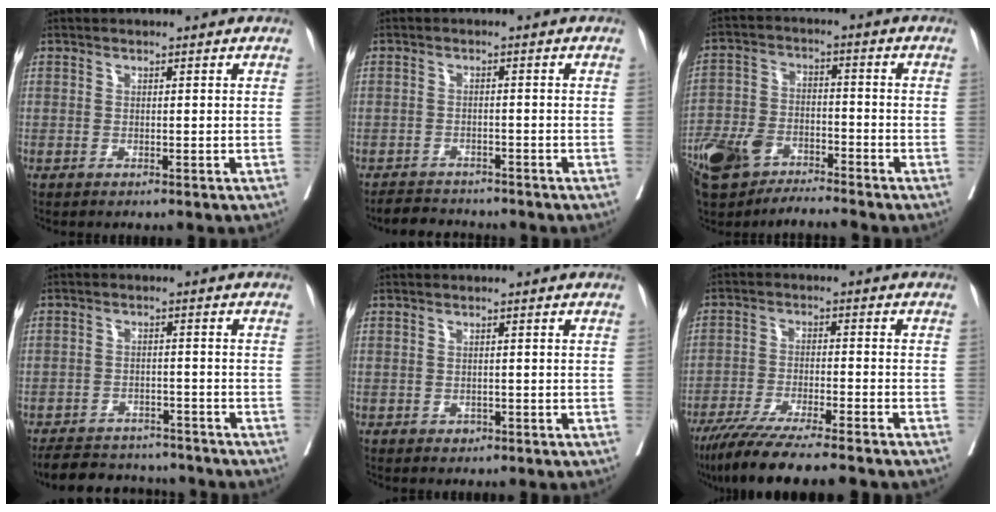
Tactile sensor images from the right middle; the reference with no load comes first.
{"total": 4.5, "force": [-4.4, 1.1, 0.4], "torque": [-0.008, -0.012, -0.070]}
{"total": 9.8, "force": [-7.5, 4.0, 4.9], "torque": [-0.104, -0.005, -0.144]}
{"total": 11.2, "force": [-10.2, 3.7, 2.8], "torque": [-0.049, 0.005, -0.138]}
{"total": 0.8, "force": [-0.4, 0.7, 0.3], "torque": [-0.004, 0.002, -0.004]}
{"total": 12.2, "force": [-10.2, 0.1, 6.8], "torque": [-0.104, -0.035, -0.164]}